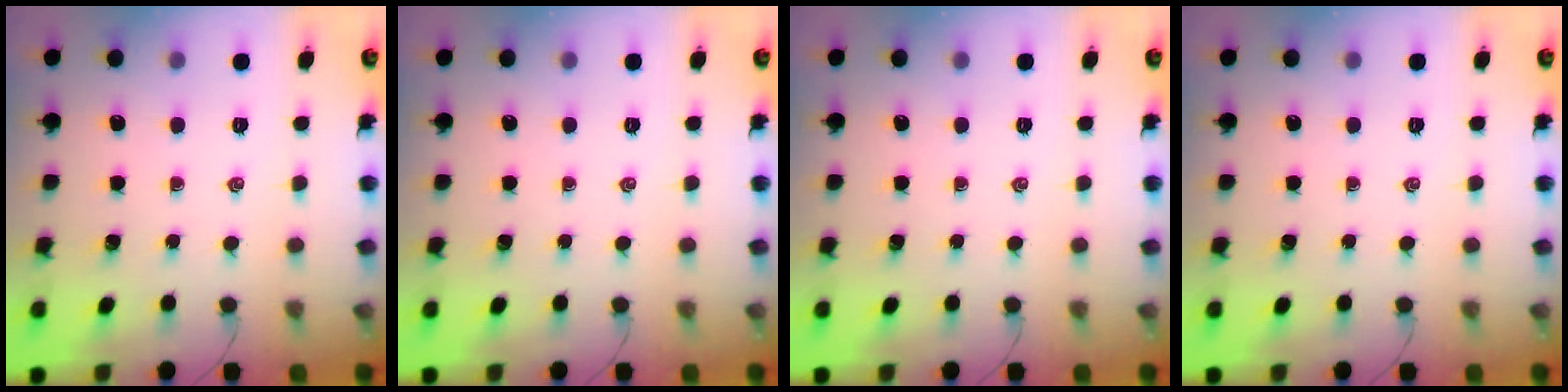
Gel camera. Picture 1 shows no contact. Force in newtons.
{"total": 0.0}
{"total": 0.0}
{"total": 0.0}